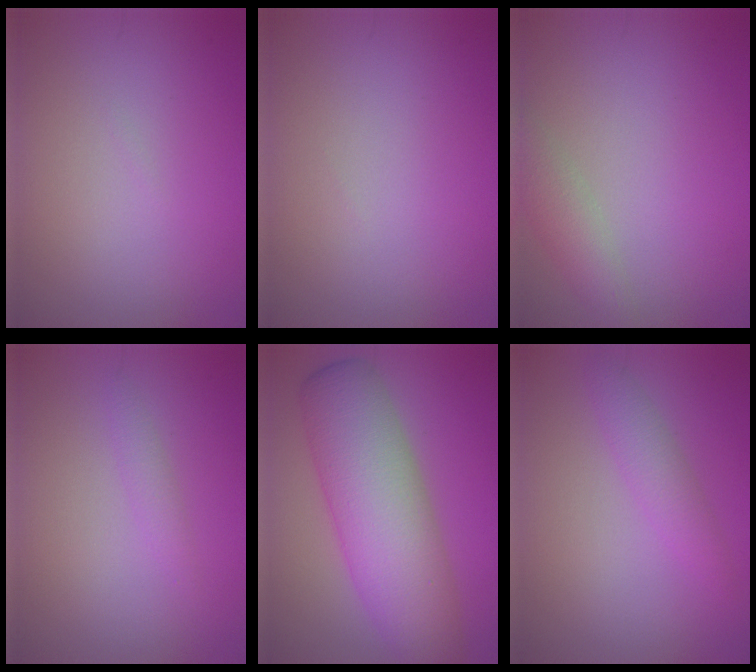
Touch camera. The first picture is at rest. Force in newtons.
{"total": 0.0}
{"total": 2.6, "press": 2.6, "slide": 0.1}
{"total": 1.1, "press": 1.1, "slide": 0.0}
{"total": 9.8, "press": 9.8, "slide": 0.3}
{"total": 2.2, "press": 2.2, "slide": 0.1}